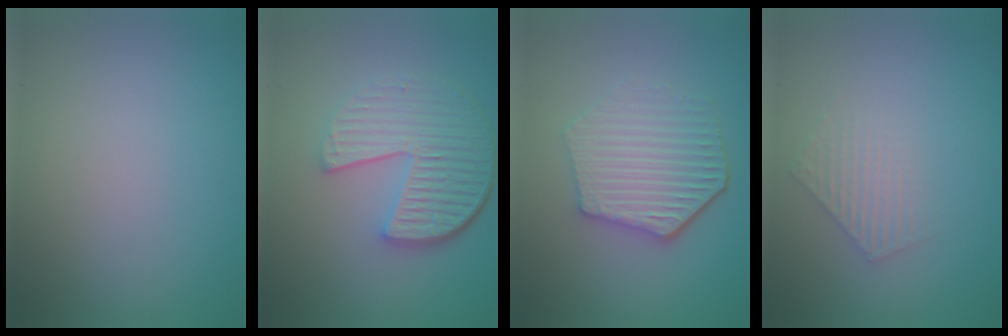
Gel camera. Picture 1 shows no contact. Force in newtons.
{"total": 6.3, "press": 4.5, "slide": 4.5}
{"total": 5.3, "press": 4.3, "slide": 3.2}
{"total": 1.9, "press": 1.9, "slide": 0.3}